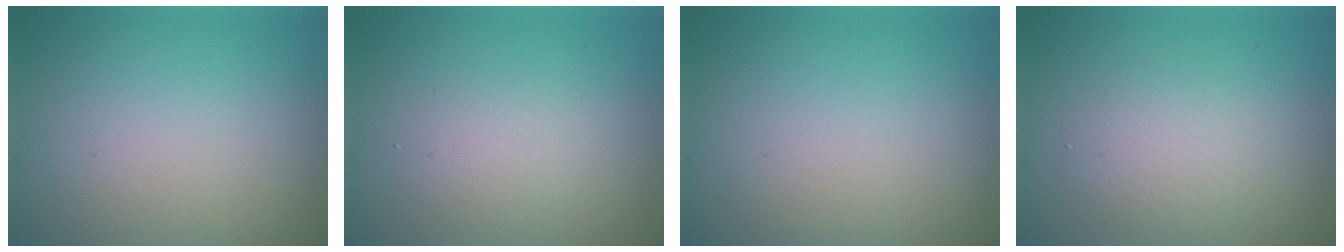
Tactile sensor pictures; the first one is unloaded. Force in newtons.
{"total": 1.6, "press": 1.6, "slide": 0.1}
{"total": 0.0}
{"total": 2.5, "press": 2.5, "slide": 0.1}